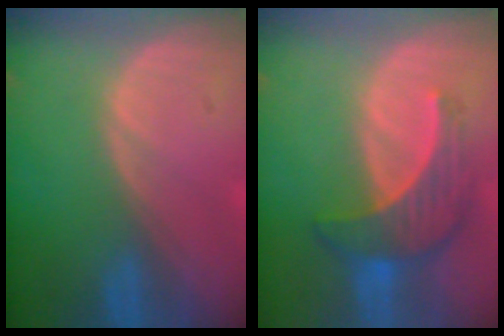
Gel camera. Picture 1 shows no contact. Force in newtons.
{"total": 7.3, "press": 6.8, "slide": 2.7}